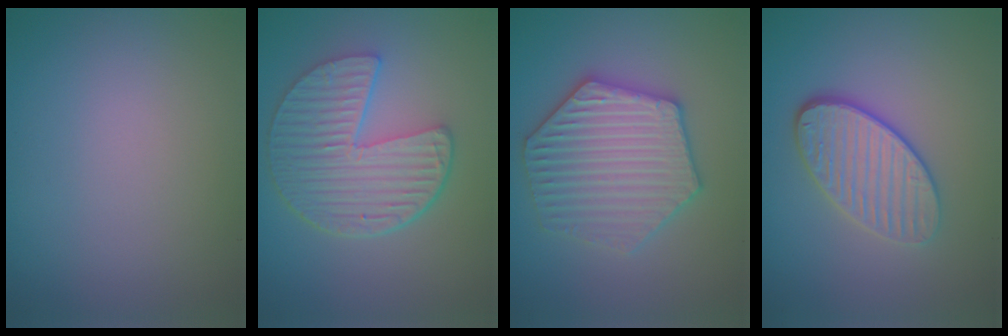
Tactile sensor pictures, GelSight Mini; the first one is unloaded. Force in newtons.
{"total": 6.4, "press": 4.7, "slide": 4.4}
{"total": 6.2, "press": 6.1, "slide": 1.1}
{"total": 4.2, "press": 3.5, "slide": 2.4}